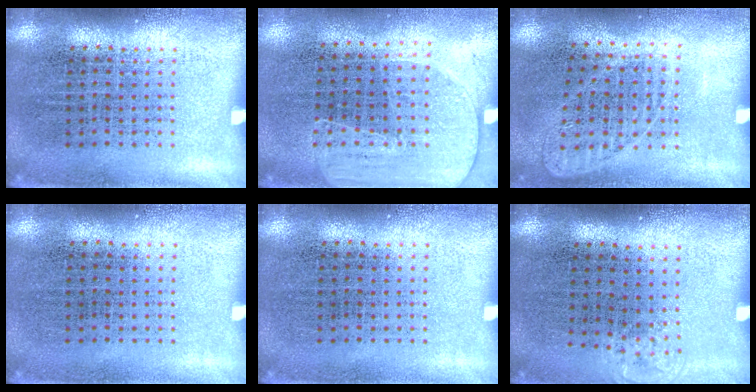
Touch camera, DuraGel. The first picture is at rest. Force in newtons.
{"total": 1.6, "press": 1.4, "slide": 0.8}
{"total": 1.0, "press": 0.9, "slide": 0.3}
{"total": 0.0}
{"total": 0.0}
{"total": 0.6, "press": 0.5, "slide": 0.3}